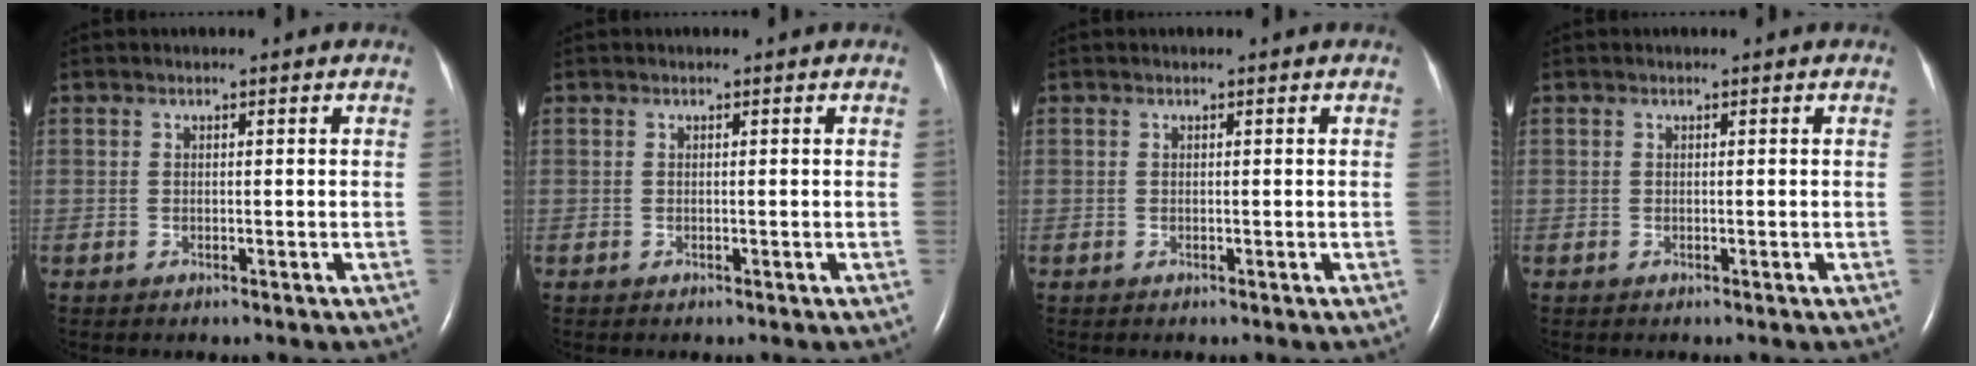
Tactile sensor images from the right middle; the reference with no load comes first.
{"total": 0.0}
{"total": 0.0}
{"total": 0.0}